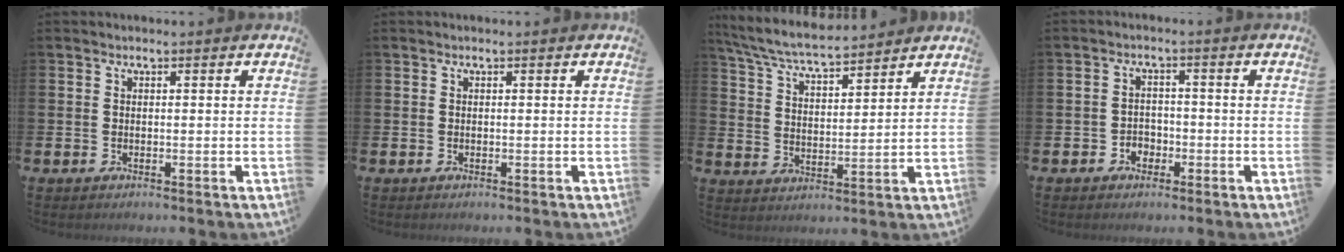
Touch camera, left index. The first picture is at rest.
{"total": 0.0}
{"total": 6.7, "force": [6.3, 0.7, 2.0], "torque": [-0.071, -0.032, 0.113]}
{"total": 2.3, "force": [-1.5, 1.8, 0.5], "torque": [-0.018, 0.008, -0.033]}